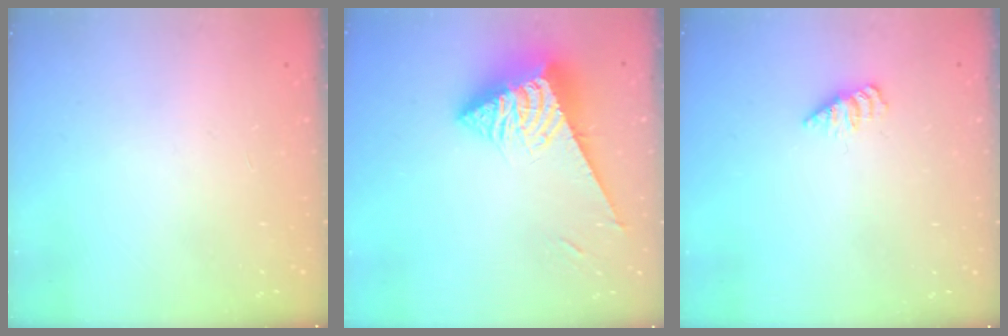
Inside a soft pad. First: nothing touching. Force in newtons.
{"total": 7.2, "press": 7.1, "slide": 1.0}
{"total": 2.2, "press": 2.2, "slide": 0.3}